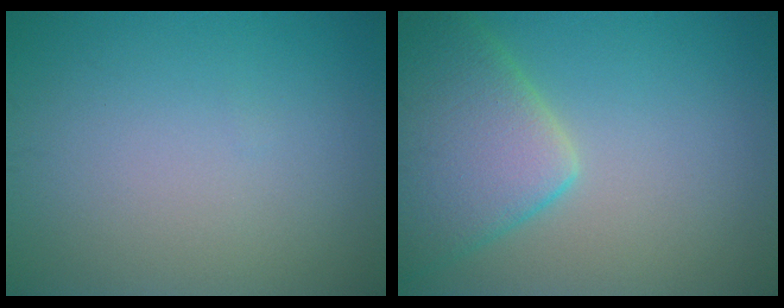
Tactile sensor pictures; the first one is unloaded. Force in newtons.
{"total": 7.4, "press": 7.3, "slide": 0.6}